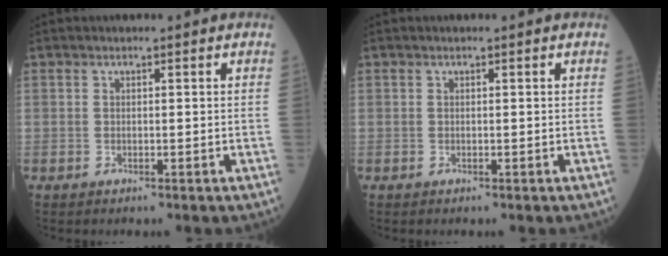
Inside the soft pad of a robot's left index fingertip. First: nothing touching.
{"total": 0.0}